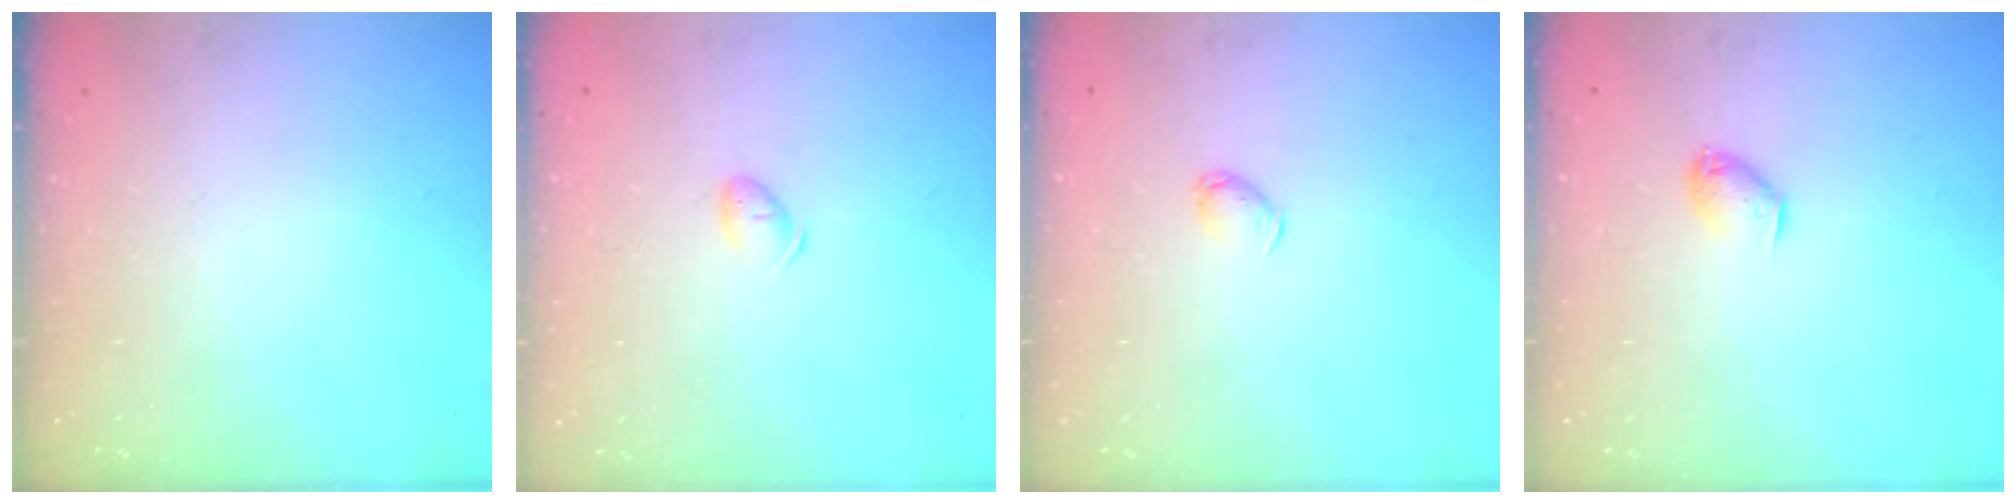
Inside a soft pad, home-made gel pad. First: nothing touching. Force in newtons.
{"total": 4.5, "press": 4.4, "slide": 0.8}
{"total": 2.7, "press": 2.7, "slide": 0.5}
{"total": 5.9, "press": 5.9, "slide": 0.7}